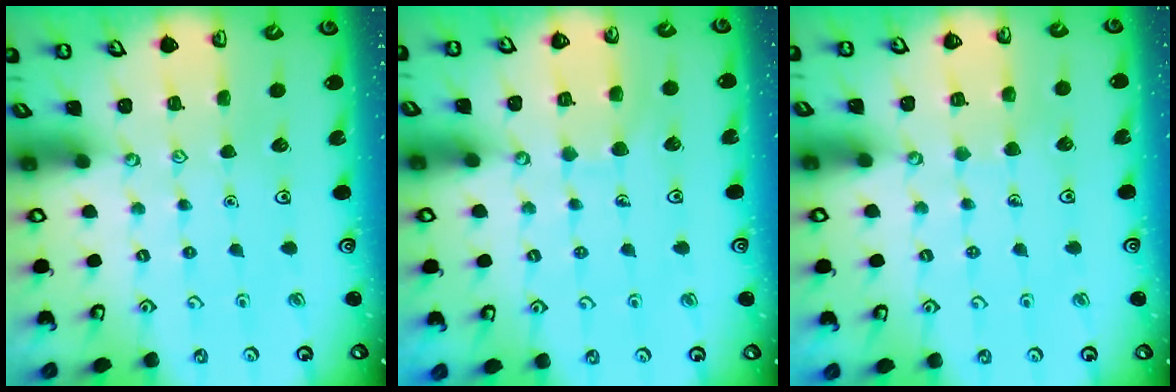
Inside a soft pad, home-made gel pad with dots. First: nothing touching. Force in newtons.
{"total": 6.1, "press": 6.0, "slide": 0.5}
{"total": 4.3, "press": 4.3, "slide": 0.2}